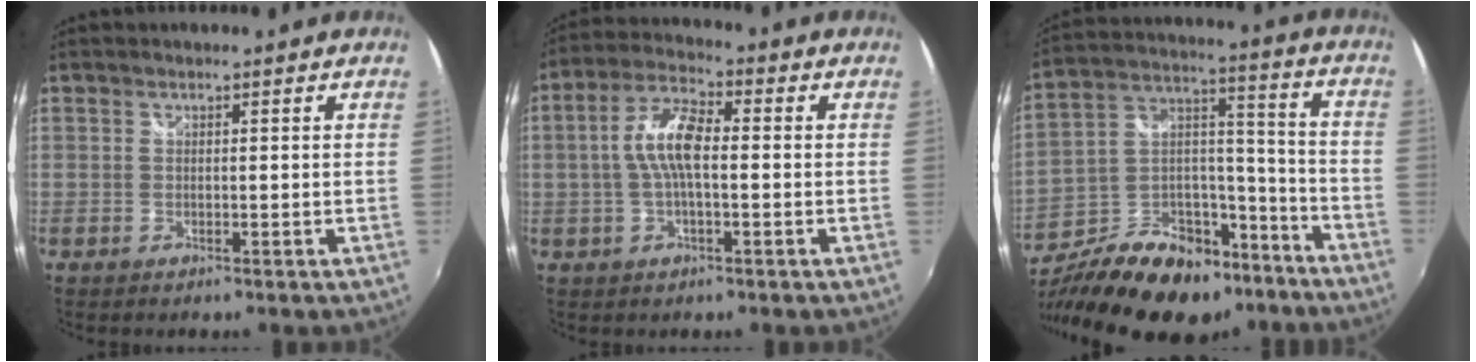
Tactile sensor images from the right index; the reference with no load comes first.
{"total": 8.3, "force": [-0.2, 3.0, 7.8], "torque": [-0.158, 0.015, -0.007]}
{"total": 26.6, "force": [-18.5, 13.6, 13.5], "torque": [-0.271, 0.036, -0.273]}